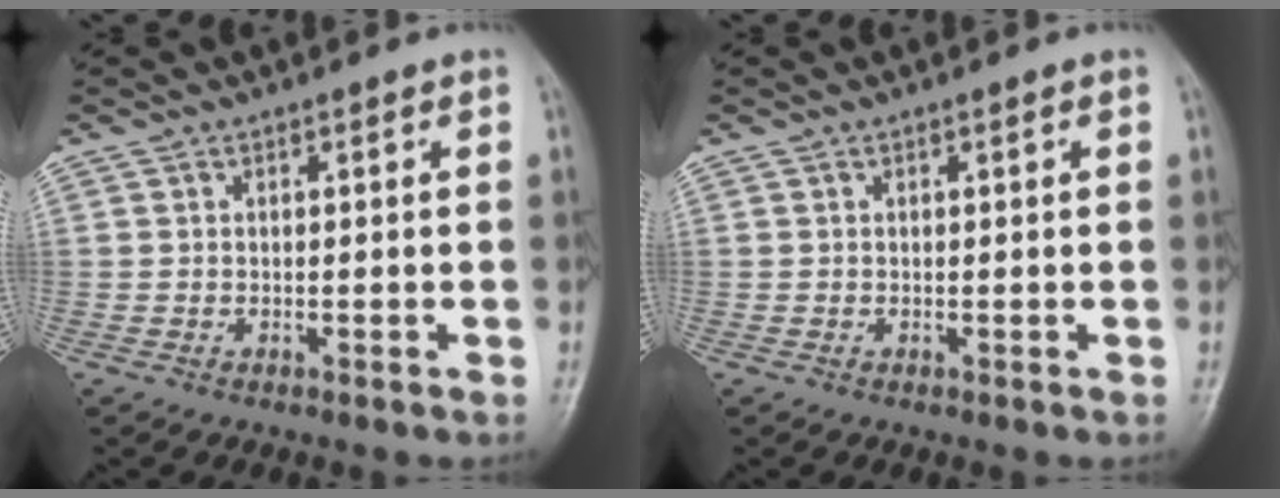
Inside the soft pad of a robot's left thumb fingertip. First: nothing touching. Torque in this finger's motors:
{"motor_torque": [0.25, -0.76, -0.05, 0.24, -0.02]}